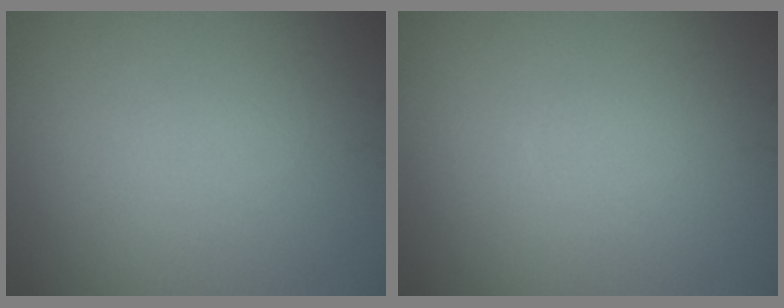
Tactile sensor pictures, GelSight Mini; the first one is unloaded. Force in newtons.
{"total": 0.0}